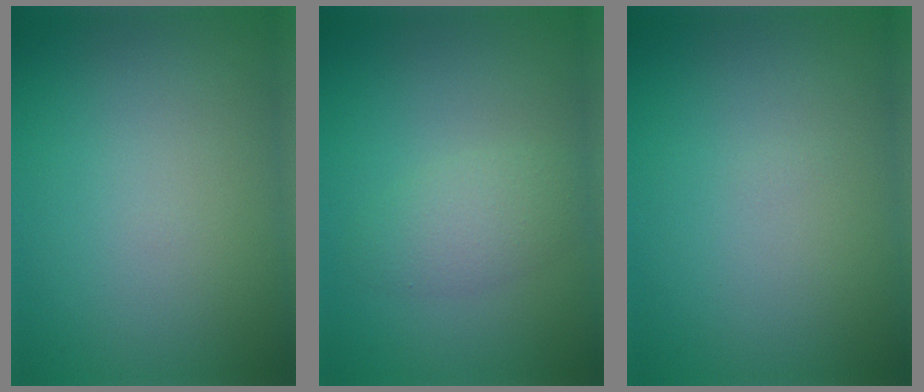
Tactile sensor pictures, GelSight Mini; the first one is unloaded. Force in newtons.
{"total": 2.5, "press": 2.5, "slide": 0.1}
{"total": 0.0}